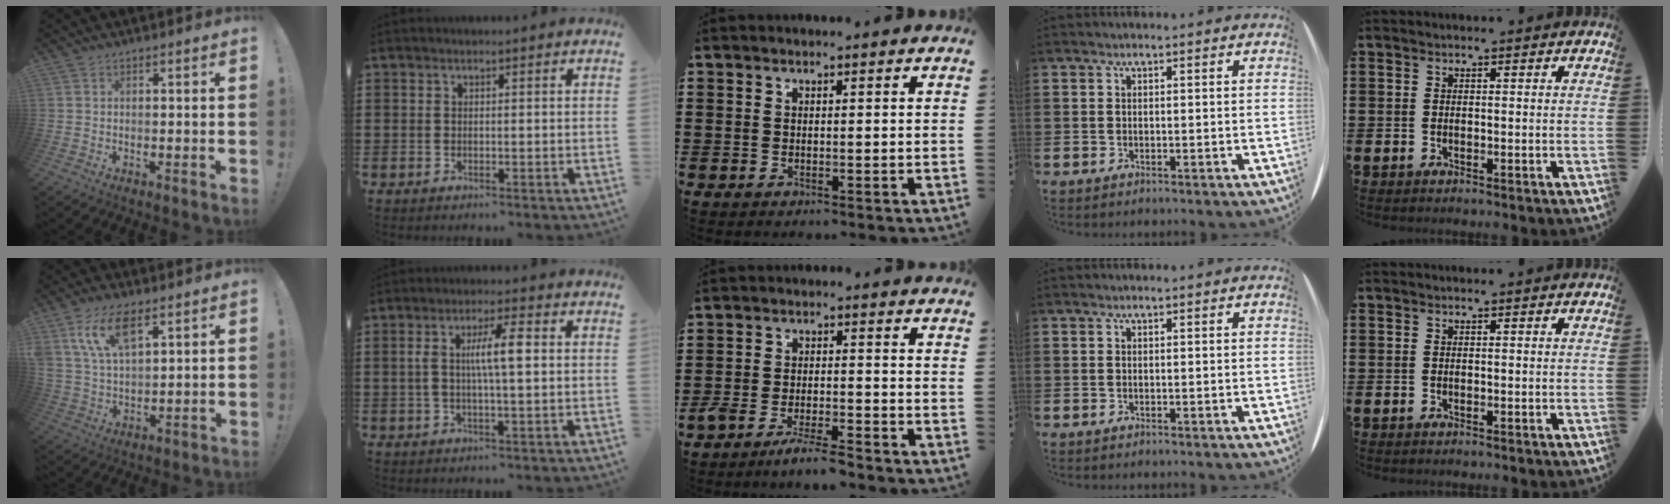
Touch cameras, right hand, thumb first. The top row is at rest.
{"thumb": {"total": 12.3, "force": [7.0, 5.7, 8.4], "torque": [-0.165, -0.016, 0.129]}, "index": {"total": 6.4, "force": [0.7, 1.3, 6.2], "torque": [-0.117, 0.004, 0.008]}, "middle": {"total": 4.6, "force": [-4.0, 0.2, 2.2], "torque": [-0.051, -0.005, -0.076]}}